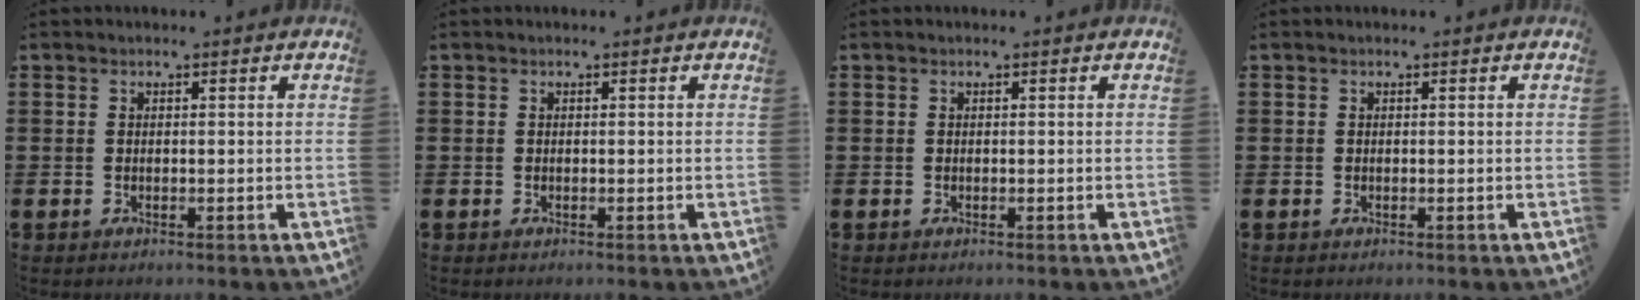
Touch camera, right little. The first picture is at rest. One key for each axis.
{"total": 0.0}
{"total": 0.0}
{"total": 0.0}